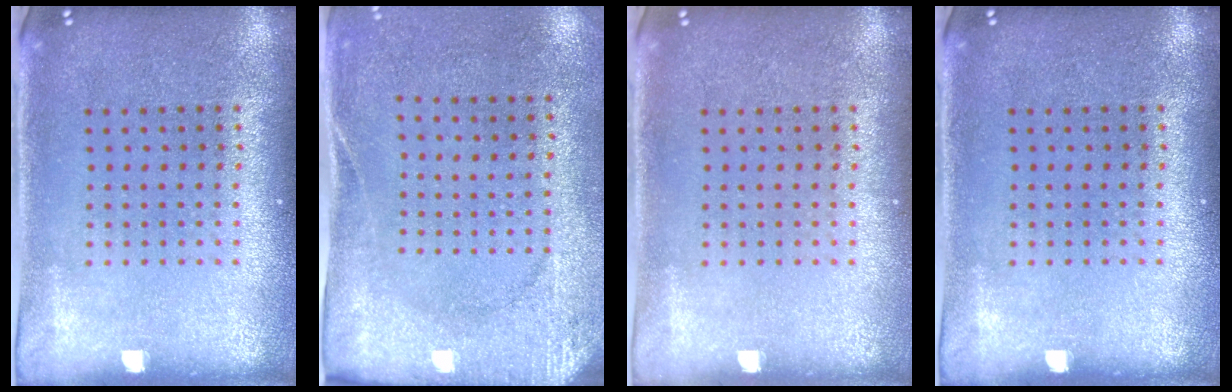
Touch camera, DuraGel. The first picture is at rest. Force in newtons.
{"total": 2.7, "press": 2.1, "slide": 1.6}
{"total": 0.0}
{"total": 0.0}